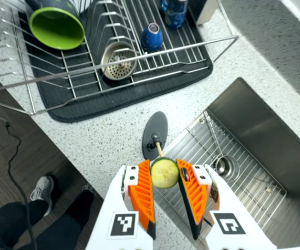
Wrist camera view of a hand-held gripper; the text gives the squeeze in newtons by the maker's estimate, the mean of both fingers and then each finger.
{"total": 7.0, "left": 6.9, "right": 7.2}